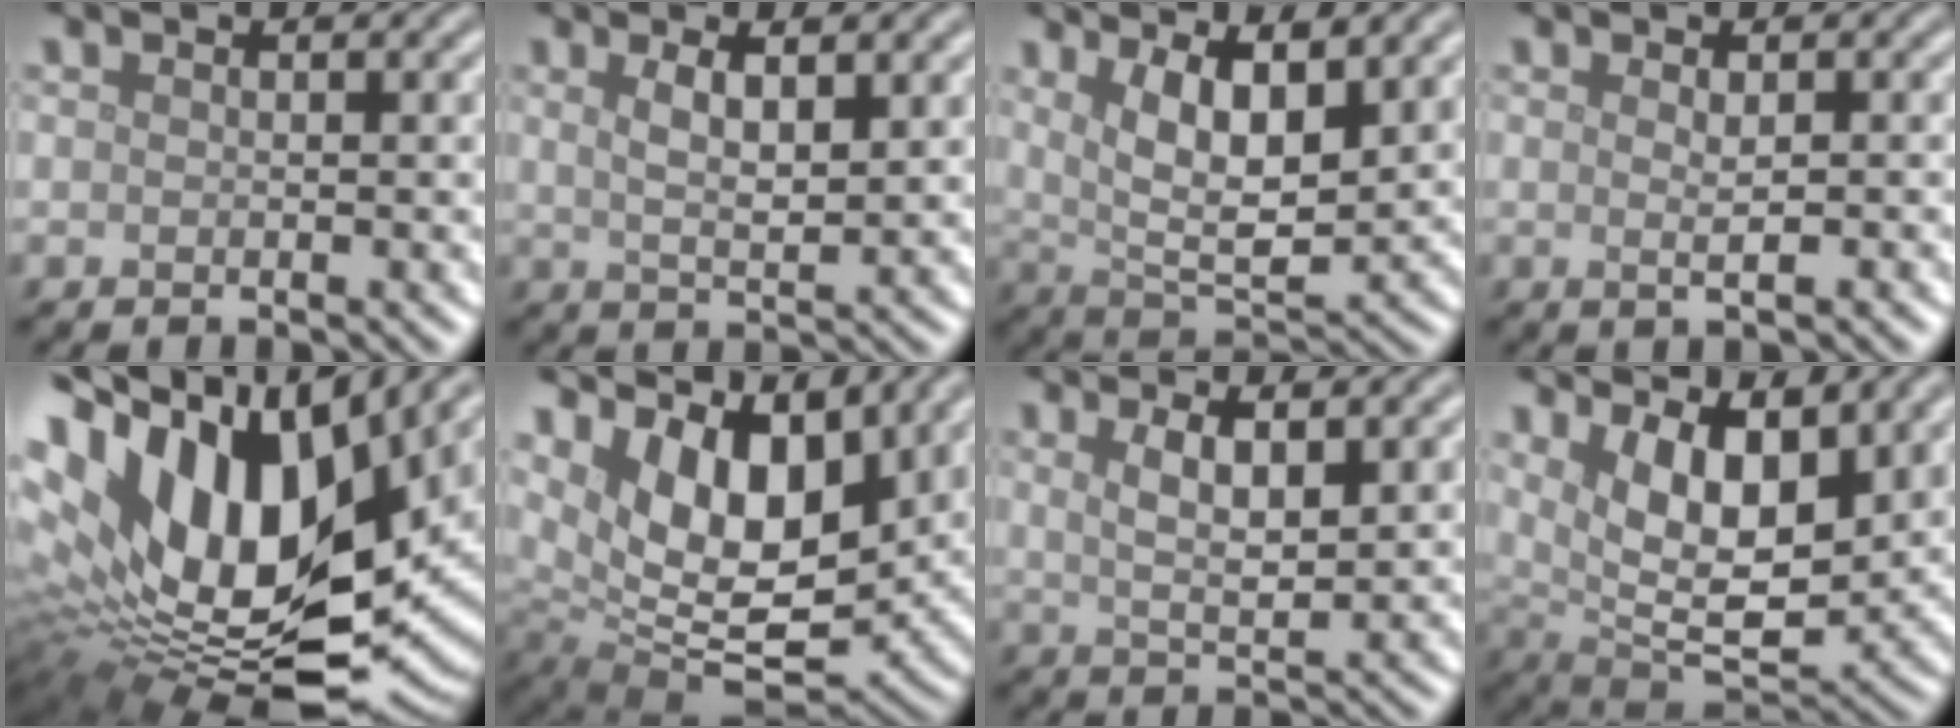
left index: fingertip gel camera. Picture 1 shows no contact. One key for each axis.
{"total": 3.4, "fx": 1.4, "fy": 0.9, "fz": 3.0, "tx": -0.048, "ty": -0.001, "tz": 0.026}
{"total": 7.6, "fx": 3.0, "fy": 2.7, "fz": 6.5, "tx": -0.118, "ty": -0.011, "tz": 0.055}
{"total": 1.5, "fx": 0.1, "fy": 0.3, "fz": 1.5, "tx": -0.024, "ty": 0.000, "tz": 0.000}
{"total": 18.4, "fx": 4.6, "fy": 9.8, "fz": 14.9, "tx": -0.303, "ty": 0.004, "tz": 0.089}
{"total": 11.4, "fx": 5.3, "fy": 5.8, "fz": 8.2, "tx": -0.151, "ty": -0.003, "tz": 0.094}
{"total": 3.9, "fx": 1.6, "fy": 1.1, "fz": 3.4, "tx": -0.062, "ty": -0.005, "tz": 0.031}
{"total": 9.9, "fx": 4.5, "fy": 4.1, "fz": 7.8, "tx": -0.136, "ty": -0.007, "tz": 0.073}